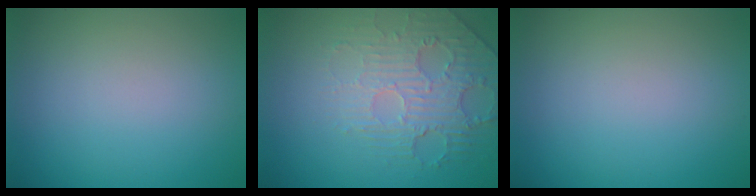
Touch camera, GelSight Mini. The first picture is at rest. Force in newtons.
{"total": 2.9, "press": 2.4, "slide": 1.6}
{"total": 0.0}